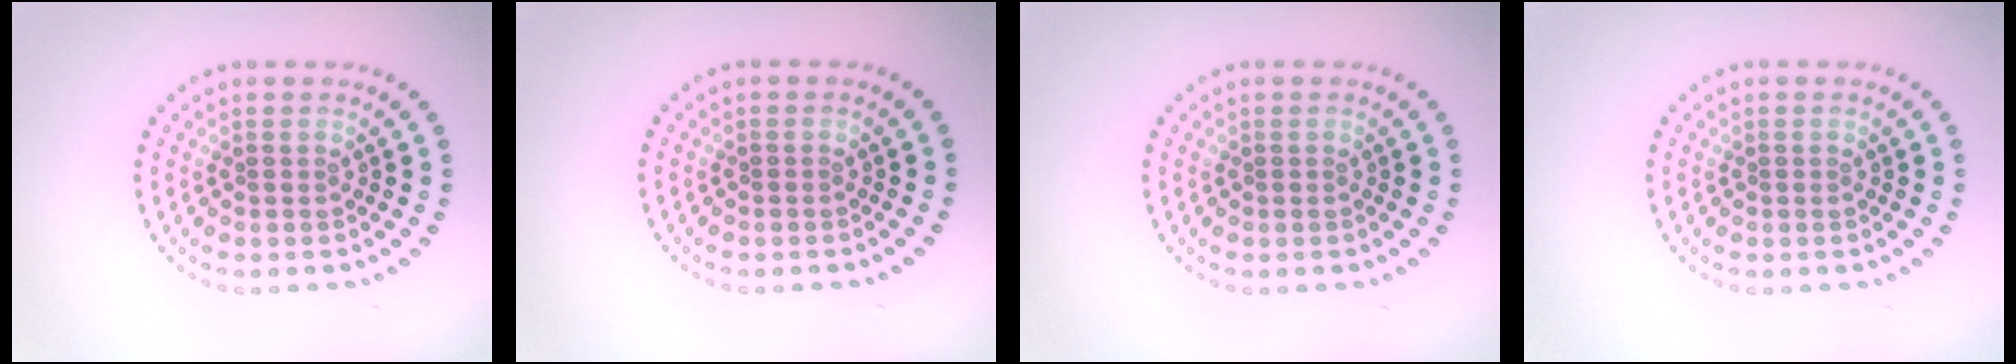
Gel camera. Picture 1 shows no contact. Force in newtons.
{"total": 0.0}
{"total": 0.0}
{"total": 0.0}